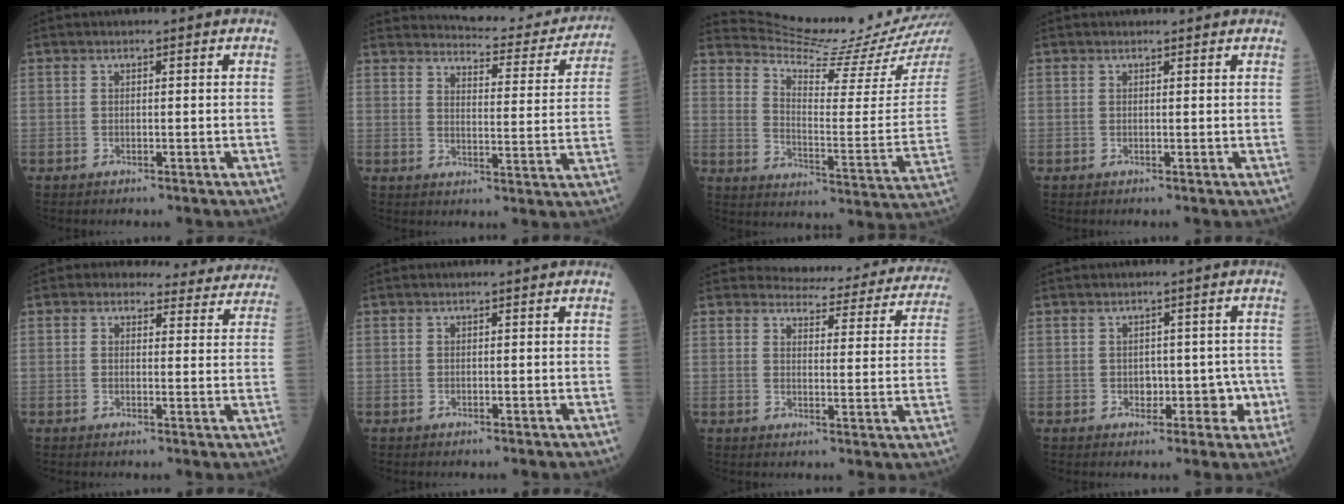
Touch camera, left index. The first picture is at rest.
{"total": 17.3, "force": [16.5, 3.4, 4.0], "torque": [-0.036, -0.043, 0.185]}
{"total": 17.3, "force": [16.5, -1.1, 5.0], "torque": [-0.093, -0.094, 0.231]}
{"total": 1.8, "force": [1.6, 0.4, 0.5], "torque": [-0.013, 0.017, 0.020]}
{"total": 10.0, "force": [9.3, 3.6, 0.8], "torque": [0.027, 0.005, 0.081]}
{"total": 0.0}
{"total": 16.8, "force": [16.1, 3.8, 2.6], "torque": [-0.005, -0.051, 0.163]}
{"total": 4.4, "force": [-1.0, 3.3, 2.7], "torque": [-0.021, 0.022, -0.007]}